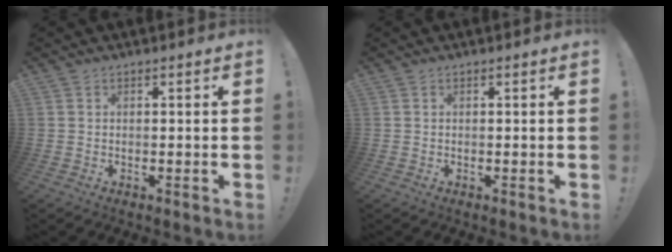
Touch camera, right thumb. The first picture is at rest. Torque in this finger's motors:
{"motor_torque": [0.13, -0.02, 0.20, -0.03, 0.00]}